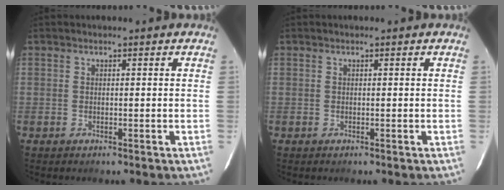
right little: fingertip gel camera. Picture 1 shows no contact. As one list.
[{"total": 0.0}]